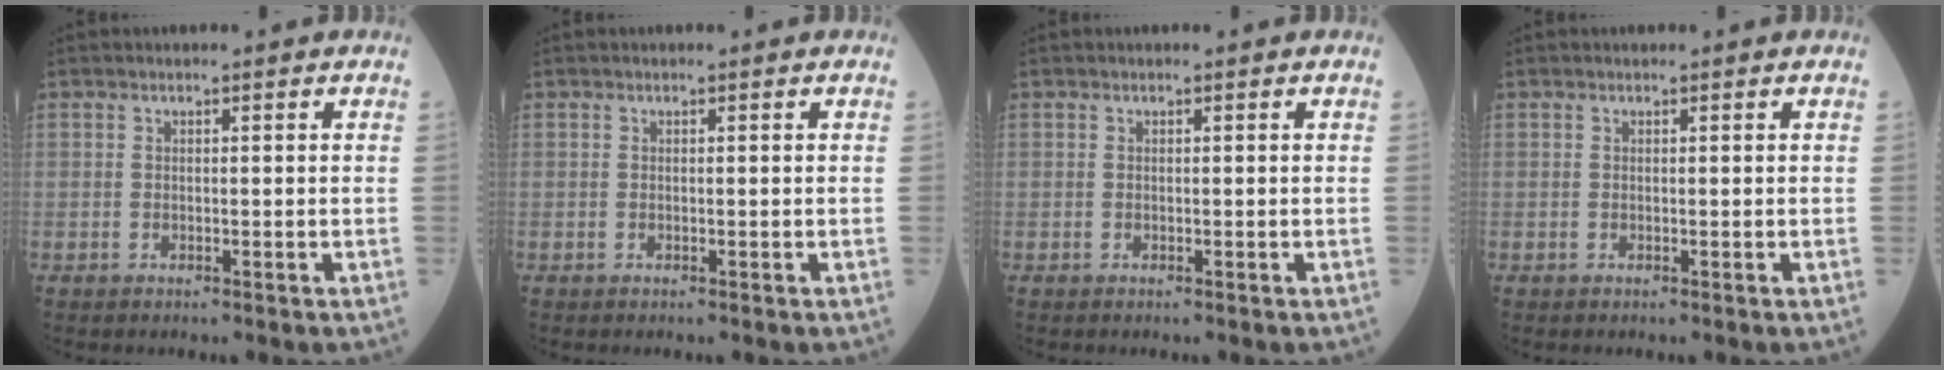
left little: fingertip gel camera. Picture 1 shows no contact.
{"total": 0.0}
{"total": 0.0}
{"total": 0.0}